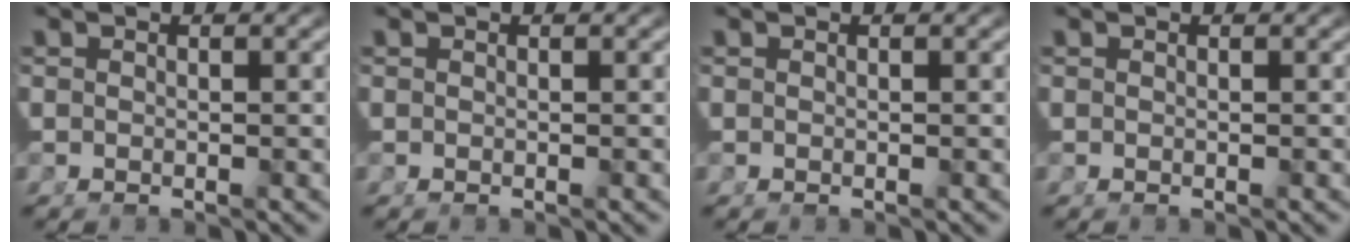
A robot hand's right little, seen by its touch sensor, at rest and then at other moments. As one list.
[{"total": 0.0}, {"total": 0.0}, {"total": 0.0}]